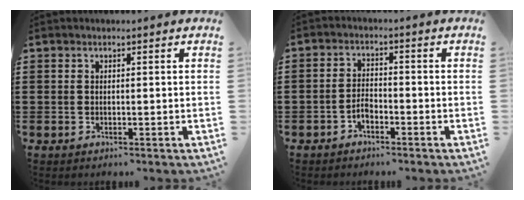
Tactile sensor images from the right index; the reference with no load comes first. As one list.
[{"total": 2.3, "force": [-1.6, 1.2, 1.0], "torque": [-0.025, 0.003, -0.033]}]